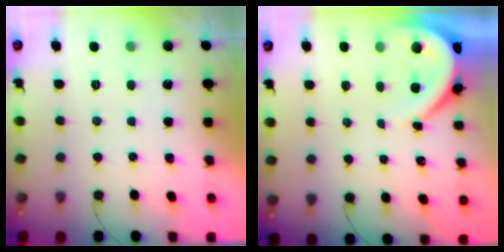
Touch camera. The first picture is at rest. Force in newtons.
{"total": 3.8, "press": 3.8, "slide": 0.5}